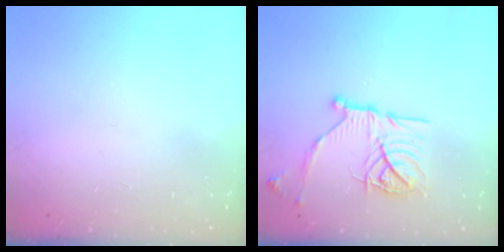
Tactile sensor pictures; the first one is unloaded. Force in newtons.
{"total": 18.0, "press": 18.0, "slide": 1.5}